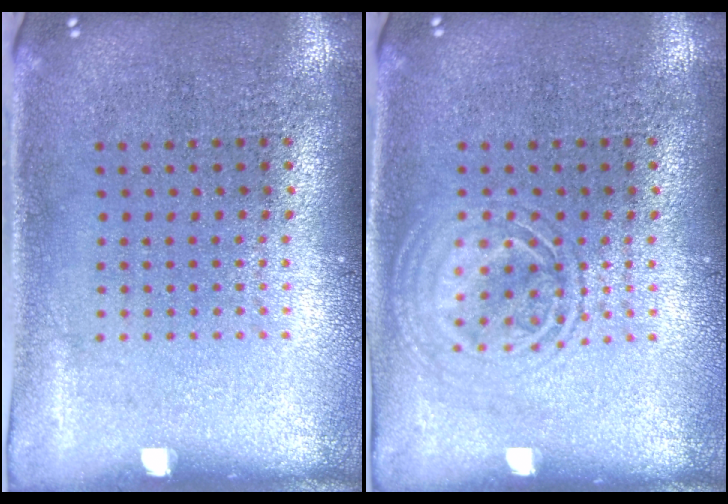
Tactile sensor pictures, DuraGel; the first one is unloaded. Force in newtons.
{"total": 2.3, "press": 2.3, "slide": 0.3}